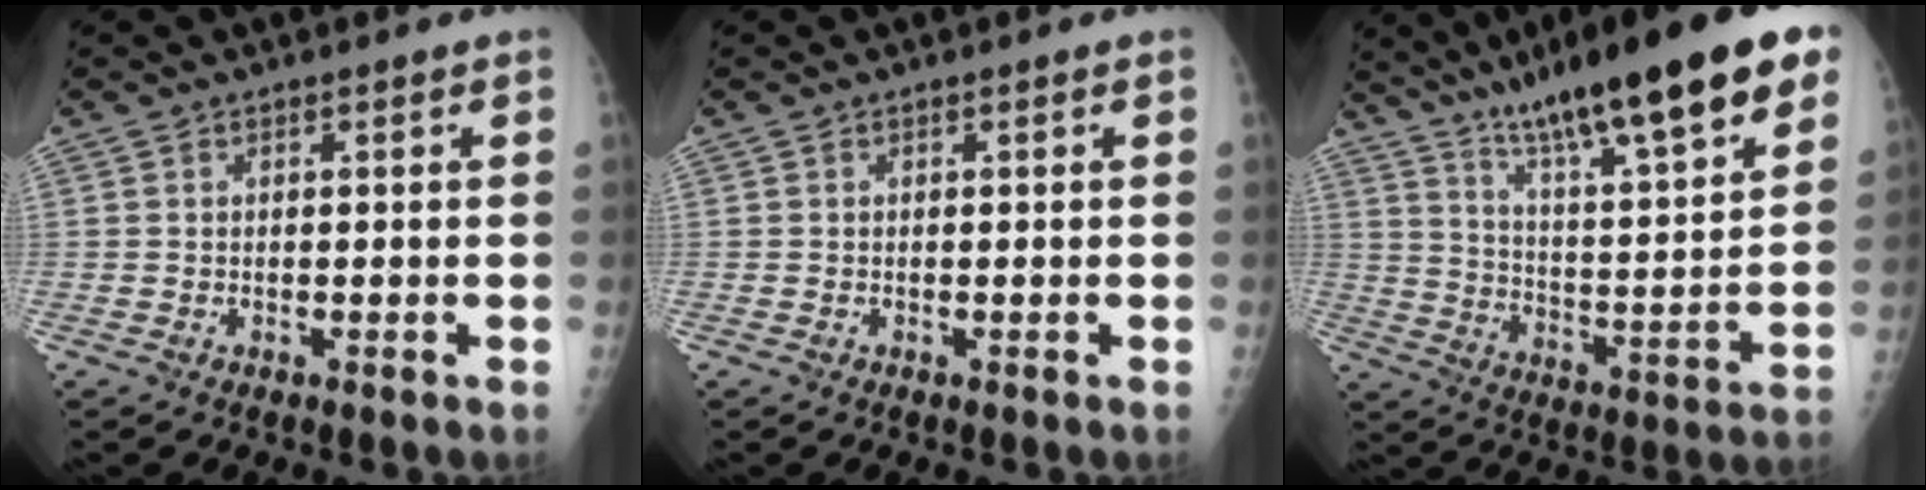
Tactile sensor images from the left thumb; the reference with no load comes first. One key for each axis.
{"total": 0.0}
{"total": 27.1, "fx": 17.2, "fy": 4.8, "fz": 20.4, "tx": -0.301, "ty": -0.043, "tz": 0.276}